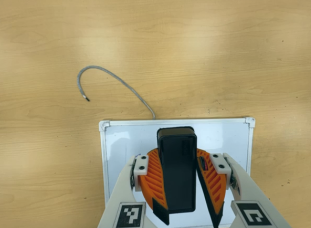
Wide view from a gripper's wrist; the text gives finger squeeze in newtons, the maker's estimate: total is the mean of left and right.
{"total": 10.2, "left": 10.2, "right": 10.2}